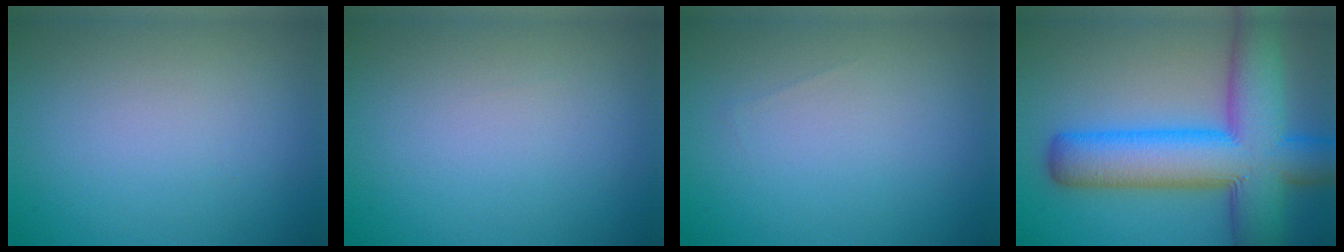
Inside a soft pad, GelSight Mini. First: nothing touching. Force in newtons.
{"total": 0.0}
{"total": 0.0}
{"total": 12.7, "press": 12.7, "slide": 0.5}